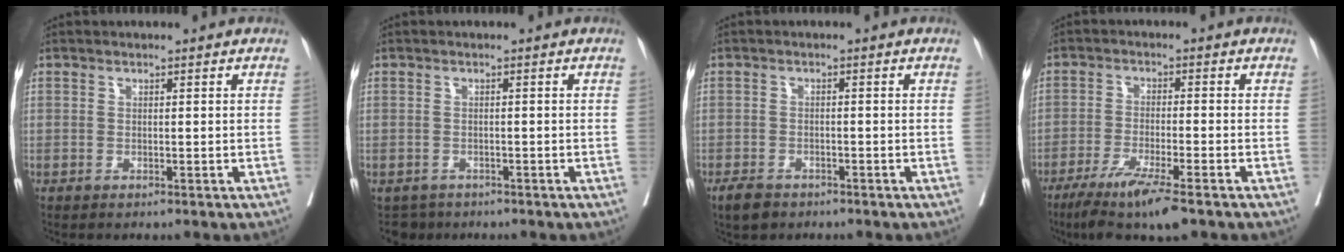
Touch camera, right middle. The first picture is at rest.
{"total": 2.4, "force": [-1.9, 1.5, -0.2], "torque": [0.001, 0.002, -0.031]}
{"total": 3.3, "force": [-2.5, 1.7, 1.3], "torque": [-0.025, -0.001, -0.039]}
{"total": 9.6, "force": [-6.7, 0.2, 6.8], "torque": [-0.118, -0.027, -0.110]}